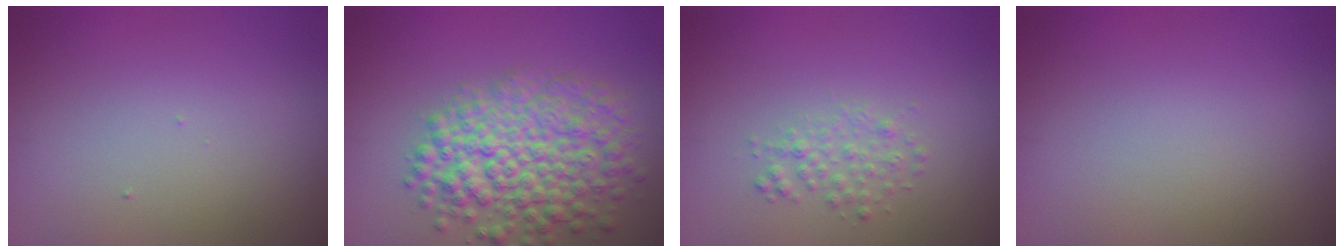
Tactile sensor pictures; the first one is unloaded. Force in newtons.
{"total": 7.3, "press": 7.3, "slide": 0.3}
{"total": 1.6, "press": 1.6, "slide": 0.1}
{"total": 0.0}